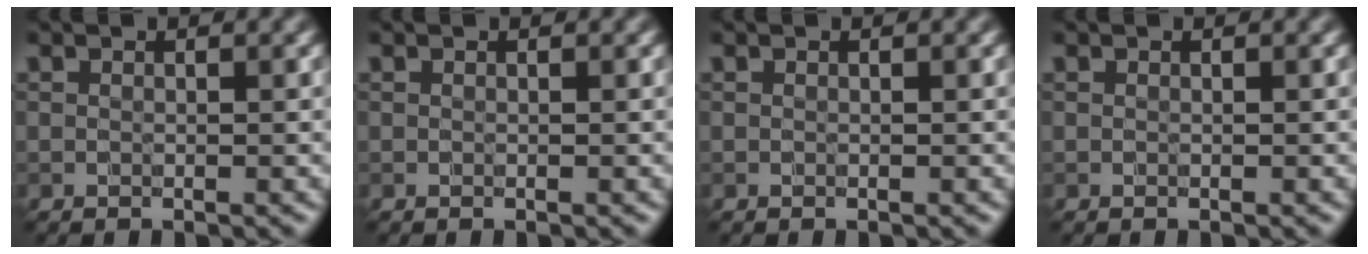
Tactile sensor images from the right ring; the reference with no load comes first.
{"total": 0.0}
{"total": 0.0}
{"total": 0.0}